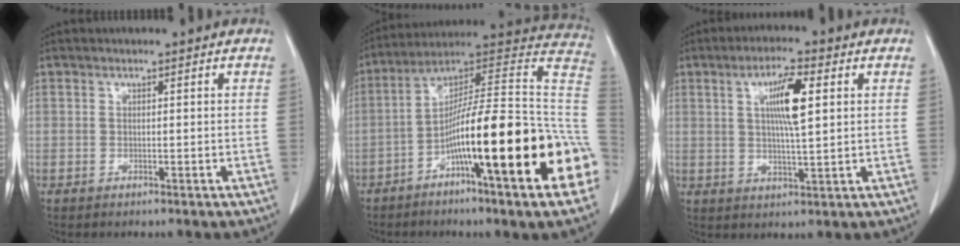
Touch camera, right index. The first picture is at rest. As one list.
[{"total": 27.4, "force": [-8.3, 1.2, 26.1], "torque": [-0.306, 0.004, -0.143]}, {"total": 7.5, "force": [2.1, 0.8, 7.2], "torque": [-0.129, 0.002, 0.037]}]